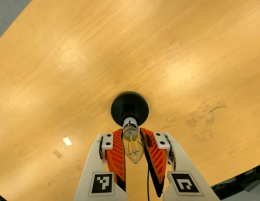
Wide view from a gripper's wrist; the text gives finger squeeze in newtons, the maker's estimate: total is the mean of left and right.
{"total": 17.5, "left": 15.6, "right": 19.4}